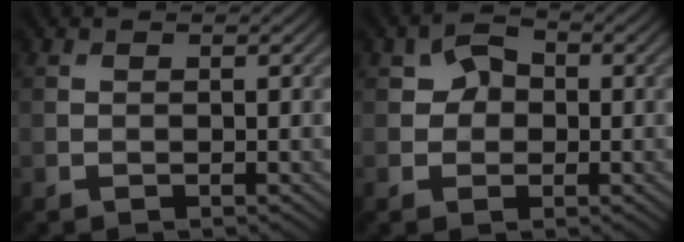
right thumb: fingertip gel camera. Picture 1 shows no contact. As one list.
[{"total": 3.5, "force": [0.3, 2.9, 1.8], "torque": [-0.028, 0.005, -0.004]}]